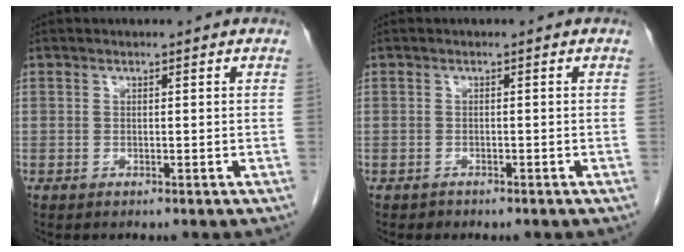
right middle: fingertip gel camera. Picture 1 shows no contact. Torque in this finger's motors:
{"motor_torque": [-0.51, -0.07, -0.02, -0.01]}